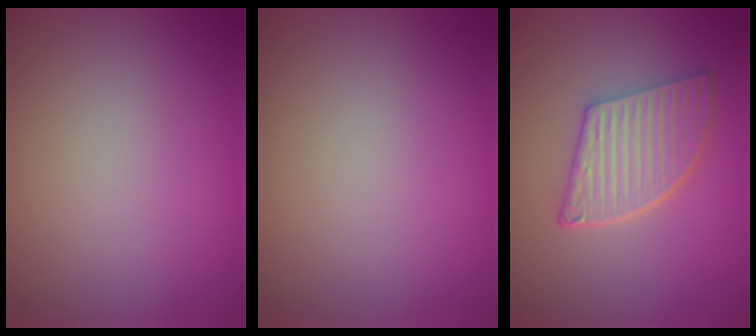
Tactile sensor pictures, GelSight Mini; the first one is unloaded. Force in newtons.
{"total": 0.0}
{"total": 5.4, "press": 4.3, "slide": 3.2}